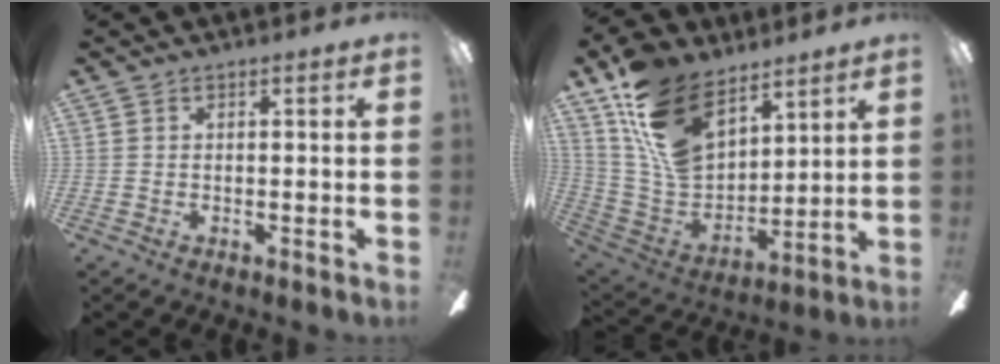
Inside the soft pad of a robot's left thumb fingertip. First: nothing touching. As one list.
[{"total": 19.1, "force": [12.0, 10.9, 10.2], "torque": [-0.208, -0.057, 0.227]}]